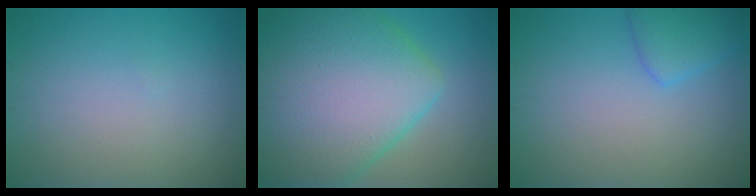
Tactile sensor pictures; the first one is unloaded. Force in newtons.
{"total": 13.6, "press": 13.6, "slide": 0.5}
{"total": 2.6, "press": 2.6, "slide": 0.2}